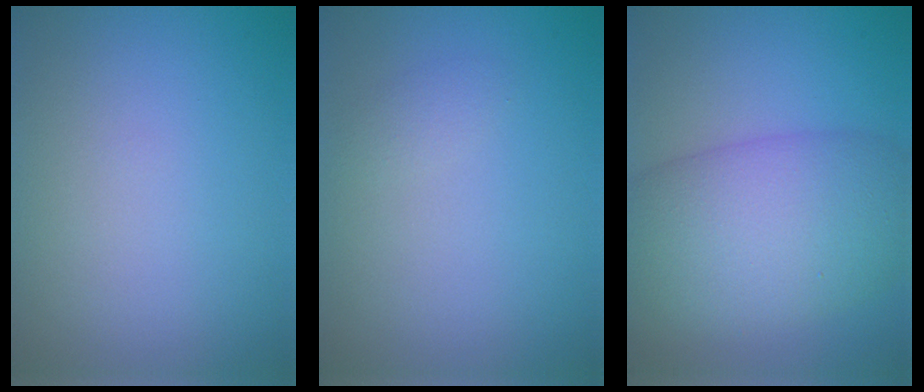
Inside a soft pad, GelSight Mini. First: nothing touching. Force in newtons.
{"total": 0.8, "press": 0.8, "slide": 0.0}
{"total": 10.0, "press": 9.9, "slide": 0.4}